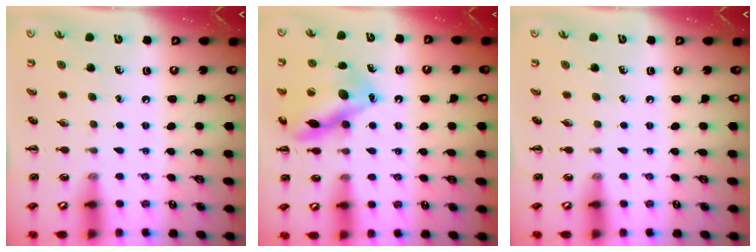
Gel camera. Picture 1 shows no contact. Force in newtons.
{"total": 14.8, "press": 14.8, "slide": 1.0}
{"total": 0.0}